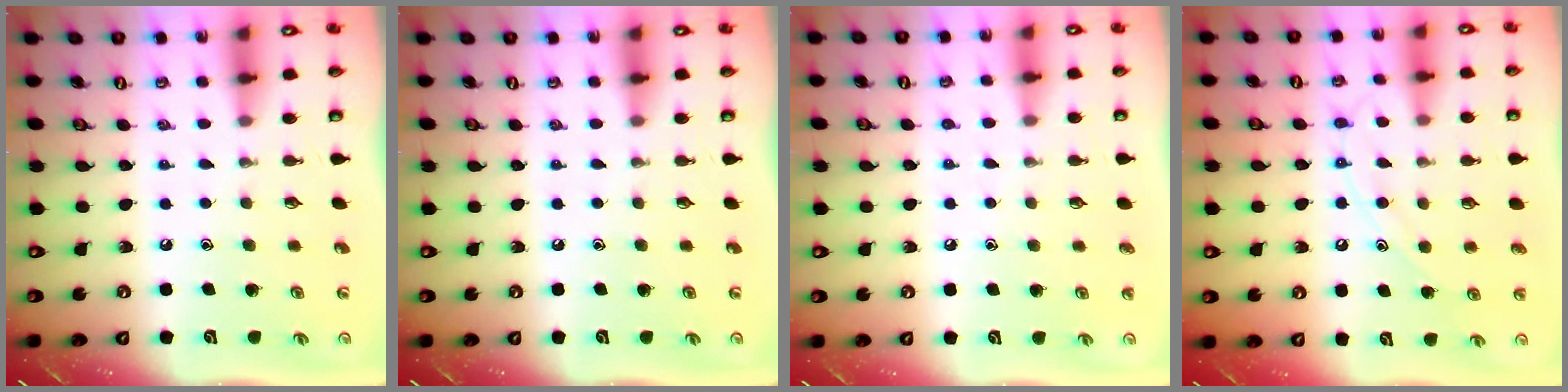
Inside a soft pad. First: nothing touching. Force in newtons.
{"total": 0.0}
{"total": 3.9, "press": 3.7, "slide": 0.9}
{"total": 8.7, "press": 8.7, "slide": 0.6}